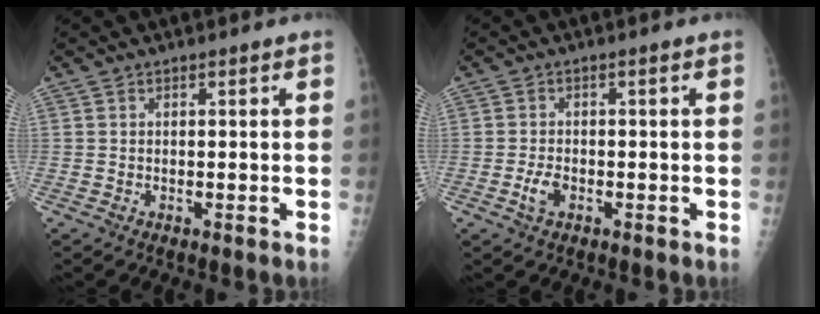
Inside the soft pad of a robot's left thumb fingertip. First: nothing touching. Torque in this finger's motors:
{"motor_torque": [-0.24, -0.04, 0.31, 0.15, 0.00]}